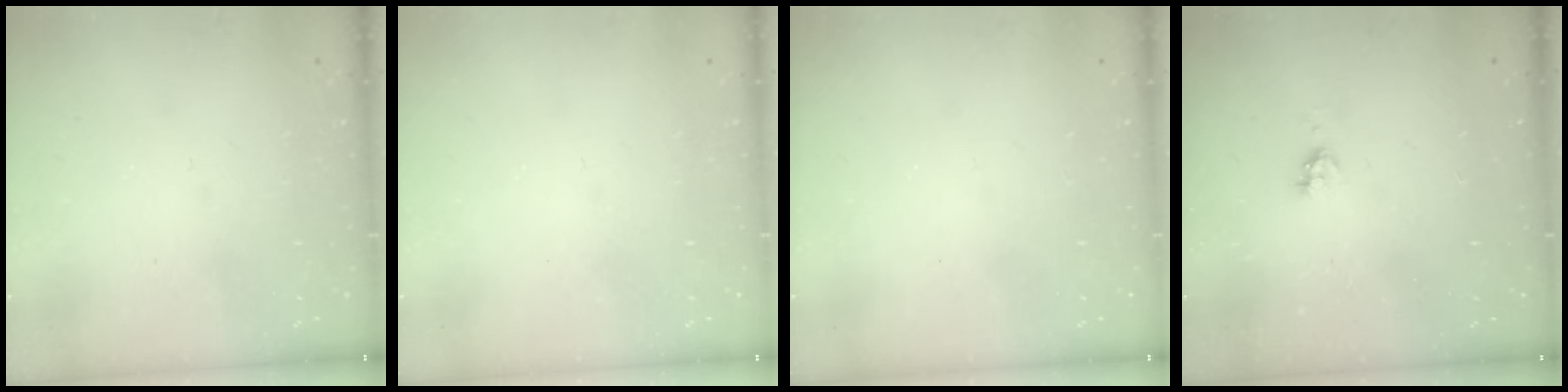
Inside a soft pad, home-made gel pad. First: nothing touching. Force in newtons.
{"total": 0.0}
{"total": 0.0}
{"total": 2.6, "press": 2.6, "slide": 0.4}